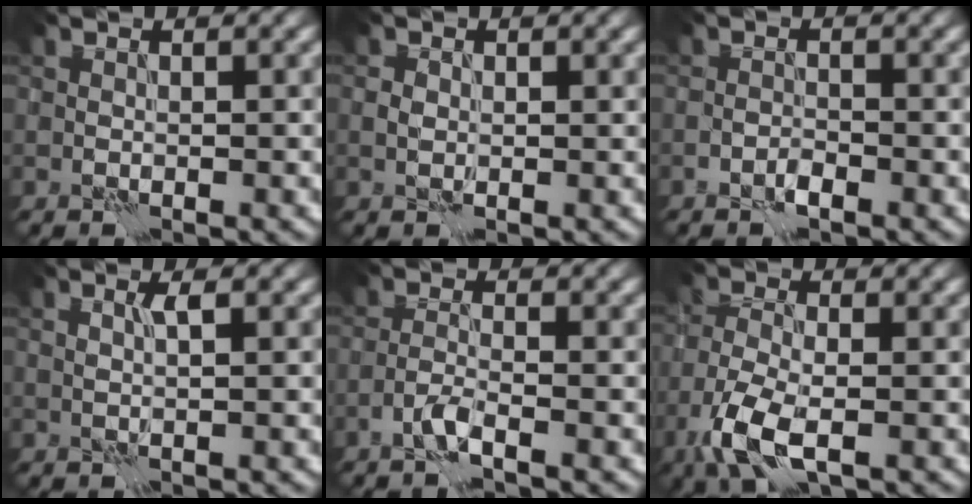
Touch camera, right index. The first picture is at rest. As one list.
[{"total": 0.9, "force": [0.2, 0.7, 0.5], "torque": [-0.011, -0.002, 0.003]}, {"total": 1.0, "force": [-0.8, 0.0, 0.5], "torque": [-0.009, 0.004, -0.016]}, {"total": 1.0, "force": [0.7, -0.7, 0.5], "torque": [-0.010, 0.001, 0.012]}, {"total": 1.6, "force": [-1.1, -0.2, 1.1], "torque": [-0.026, 0.004, -0.026]}, {"total": 5.4, "force": [-2.6, 2.0, 4.2], "torque": [-0.099, -0.009, -0.059]}]